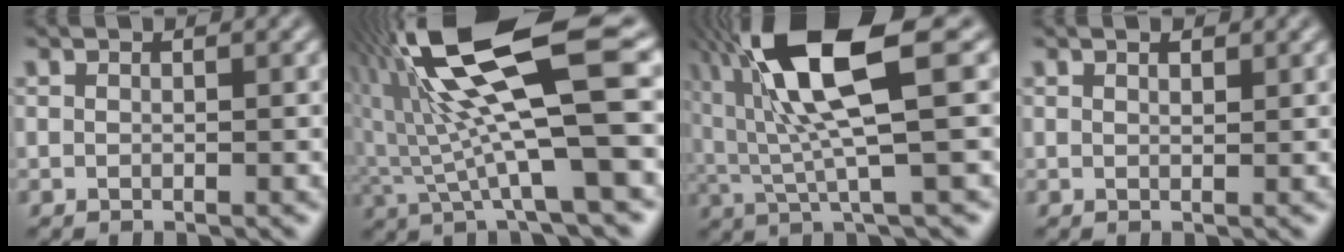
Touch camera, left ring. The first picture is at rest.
{"total": 12.1, "force": [3.2, 2.2, 11.4], "torque": [-0.215, 0.019, 0.064]}
{"total": 10.8, "force": [4.1, 2.2, 9.7], "torque": [-0.191, 0.014, 0.080]}
{"total": 1.0, "force": [0.8, 0.3, 0.5], "torque": [-0.004, 0.005, 0.009]}